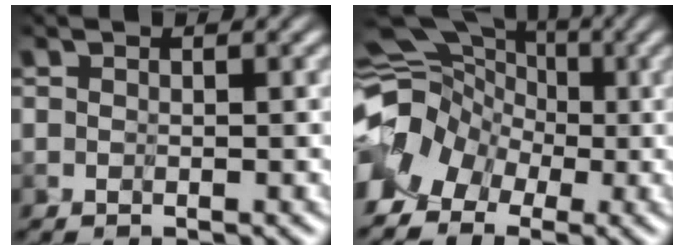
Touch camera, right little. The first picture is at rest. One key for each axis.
{"total": 6.3, "fx": -2.5, "fy": 5.2, "fz": 2.7, "tx": -0.045, "ty": -0.003, "tz": -0.053}